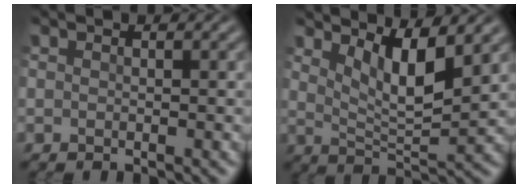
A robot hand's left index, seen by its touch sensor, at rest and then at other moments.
{"total": 5.2, "force": [2.6, 1.6, 4.2], "torque": [-0.080, -0.014, 0.045]}